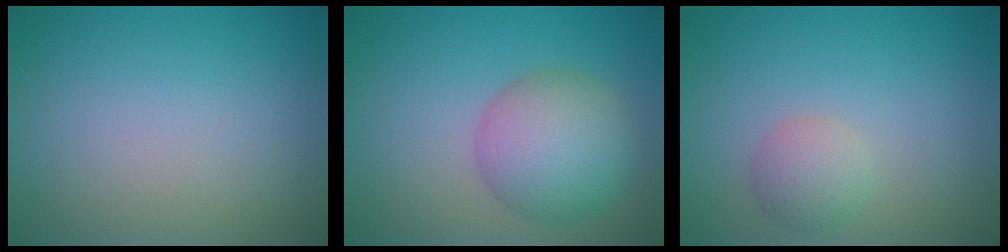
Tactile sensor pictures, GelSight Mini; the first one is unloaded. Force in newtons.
{"total": 6.2, "press": 6.2, "slide": 0.1}
{"total": 2.2, "press": 2.2, "slide": 0.1}